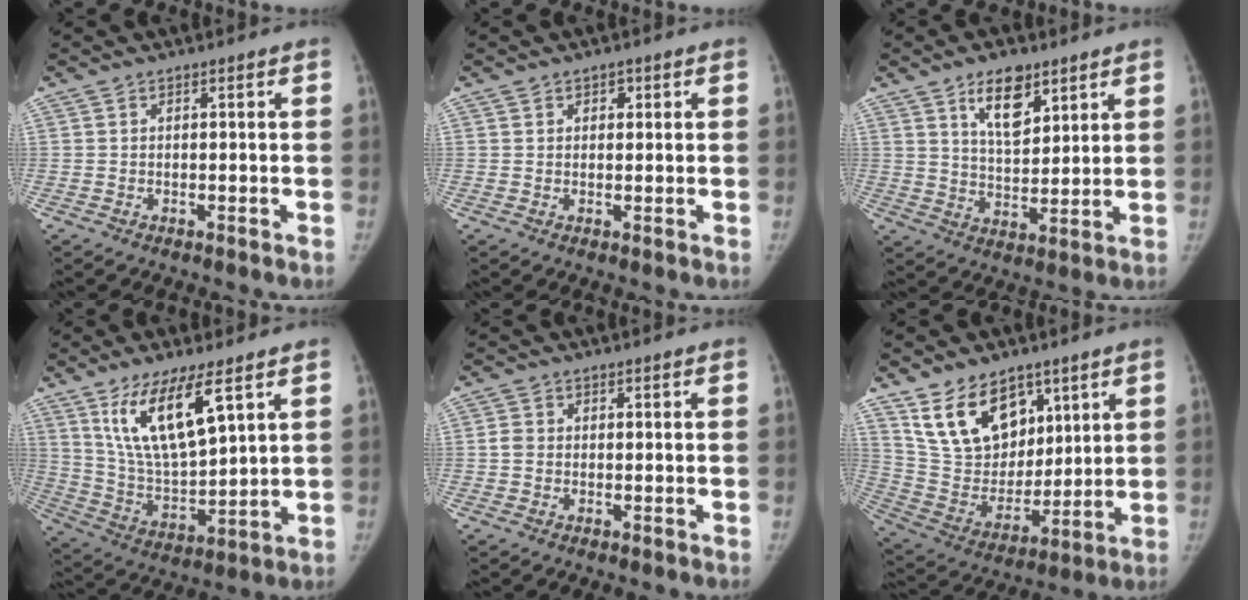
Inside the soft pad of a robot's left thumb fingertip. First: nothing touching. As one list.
[{"total": 1.7, "force": [0.8, 1.3, 0.7], "torque": [0.004, -0.002, 0.008]}, {"total": 9.6, "force": [5.7, 4.6, 6.2], "torque": [-0.079, -0.039, 0.100]}, {"total": 15.2, "force": [7.9, 4.8, 12.0], "torque": [-0.208, -0.041, 0.161]}, {"total": 2.0, "force": [-0.1, 1.7, 0.9], "torque": [-0.010, 0.006, -0.004]}, {"total": 17.4, "force": [10.1, 10.9, 9.0], "torque": [-0.113, -0.050, 0.203]}]